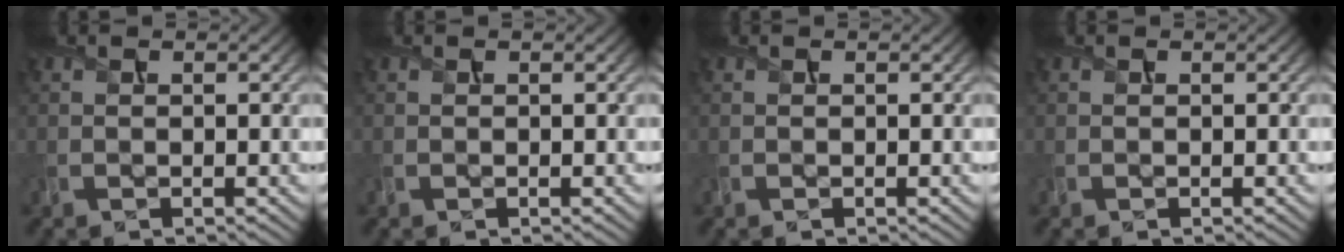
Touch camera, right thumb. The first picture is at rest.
{"total": 0.0}
{"total": 0.0}
{"total": 0.0}